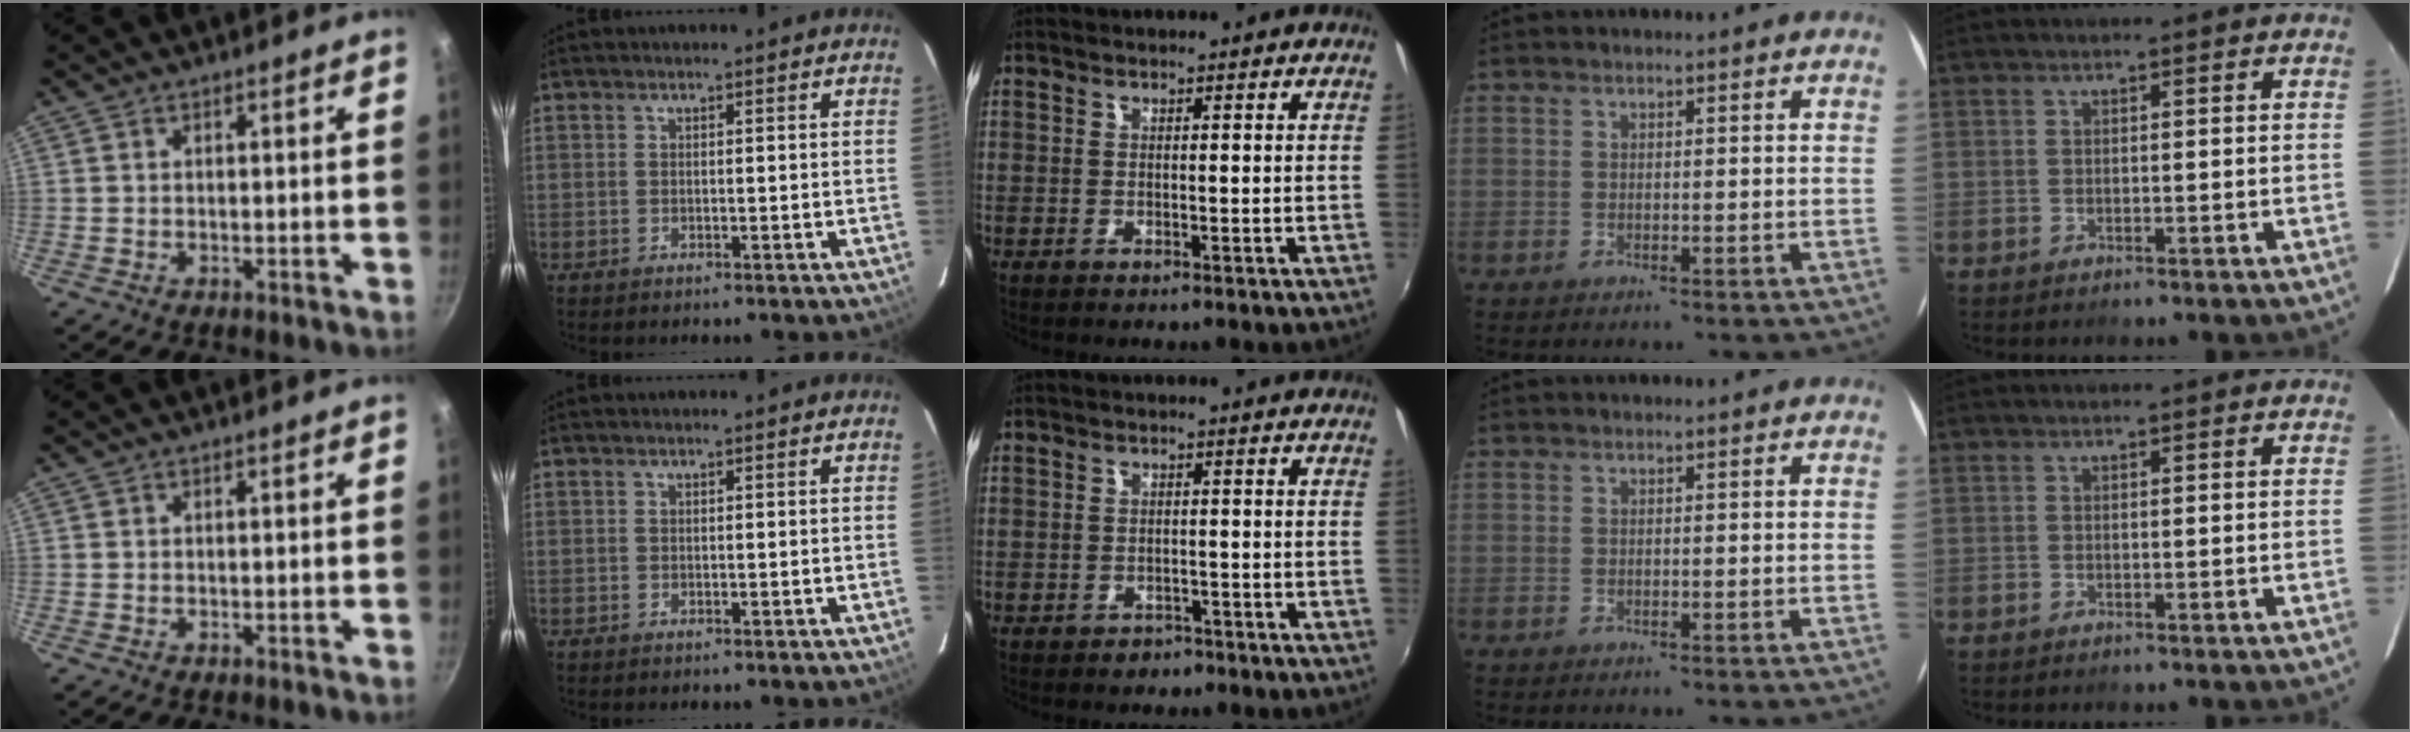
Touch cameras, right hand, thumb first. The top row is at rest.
{"middle": {"total": 2.4, "force": [-1.7, 1.6, 0.3], "torque": [-0.011, -0.003, -0.025]}}